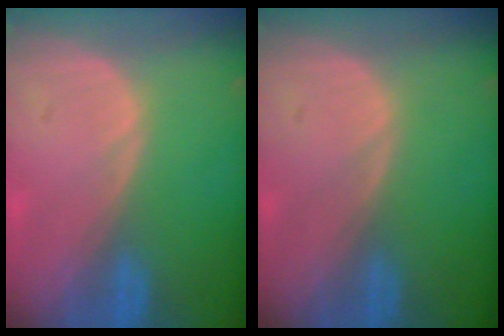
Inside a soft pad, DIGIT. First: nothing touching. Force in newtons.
{"total": 0.0}